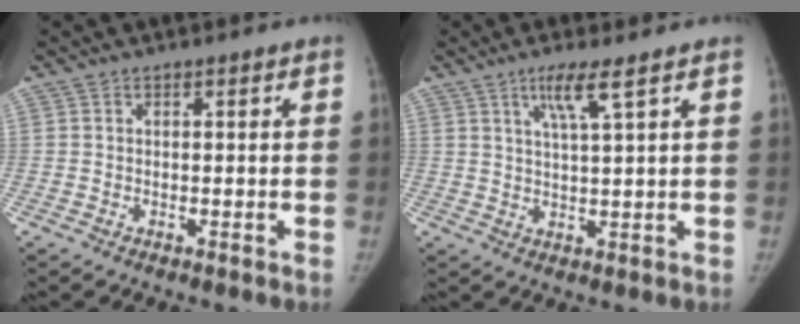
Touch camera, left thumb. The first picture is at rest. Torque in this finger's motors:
{"motor_torque": [0.59, 0.10, 0.70, -0.92, 0.08]}